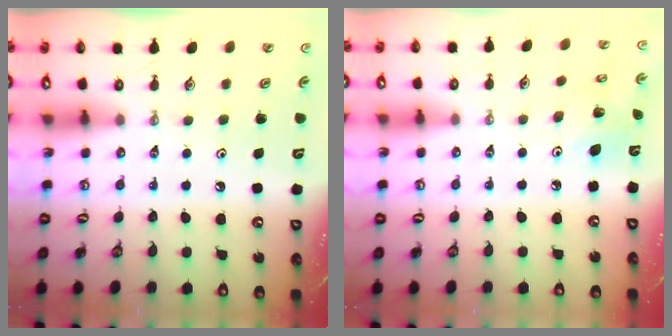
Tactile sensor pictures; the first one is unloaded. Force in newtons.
{"total": 6.9, "press": 6.9, "slide": 0.2}